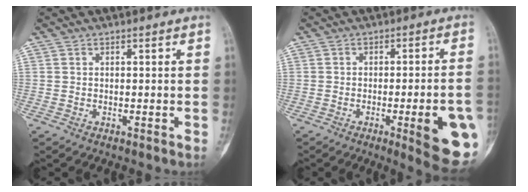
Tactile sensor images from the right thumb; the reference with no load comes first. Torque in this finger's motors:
{"motor_torque": [2.63, 1.84, 1.95, -0.71, 0.46]}